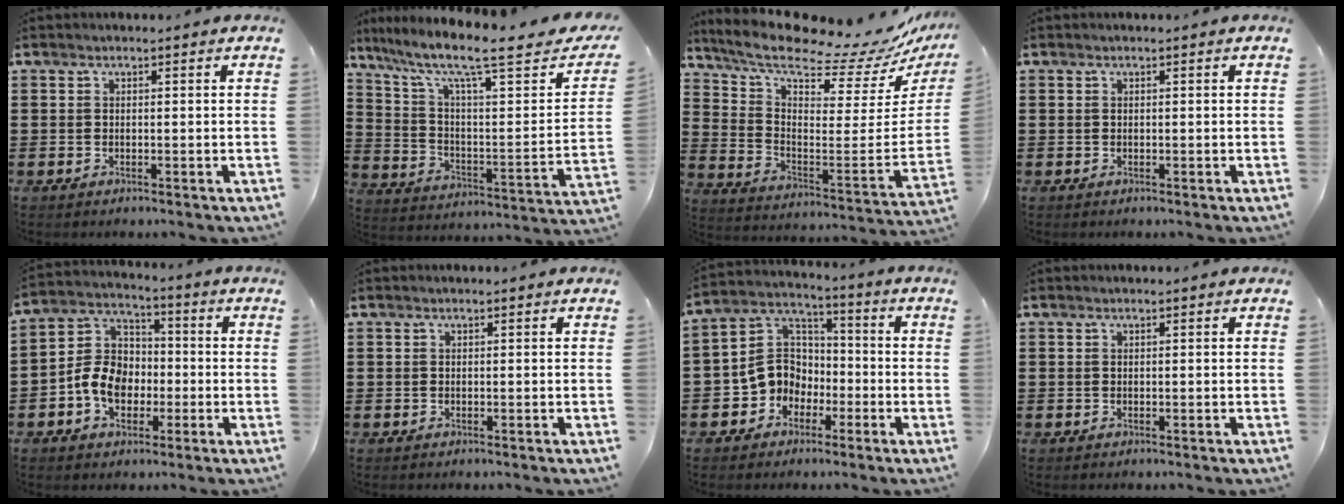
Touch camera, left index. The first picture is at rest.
{"total": 10.5, "force": [7.6, 1.6, 7.0], "torque": [-0.152, -0.047, 0.114]}
{"total": 10.9, "force": [9.1, 1.9, 5.7], "torque": [-0.126, -0.081, 0.147]}
{"total": 0.0}
{"total": 8.1, "force": [-2.5, 6.4, 4.4], "torque": [-0.120, 0.014, -0.053]}
{"total": 0.0}
{"total": 7.9, "force": [-2.3, 7.2, 2.3], "torque": [-0.094, 0.007, -0.054]}
{"total": 0.0}